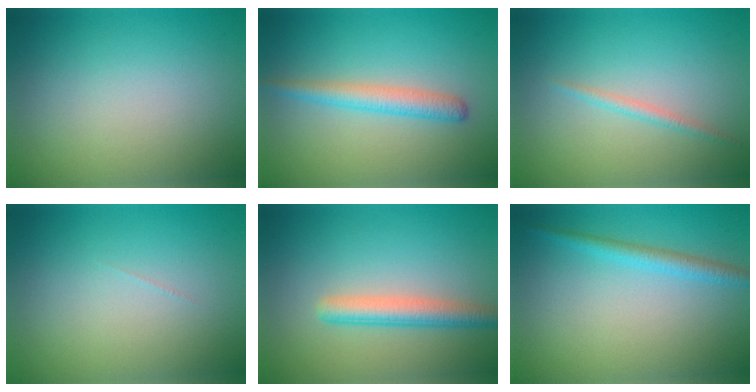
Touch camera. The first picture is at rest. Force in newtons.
{"total": 2.8, "press": 2.8, "slide": 0.2}
{"total": 1.1, "press": 1.1, "slide": 0.0}
{"total": 0.0}
{"total": 3.3, "press": 3.3, "slide": 0.1}
{"total": 2.1, "press": 2.1, "slide": 0.1}